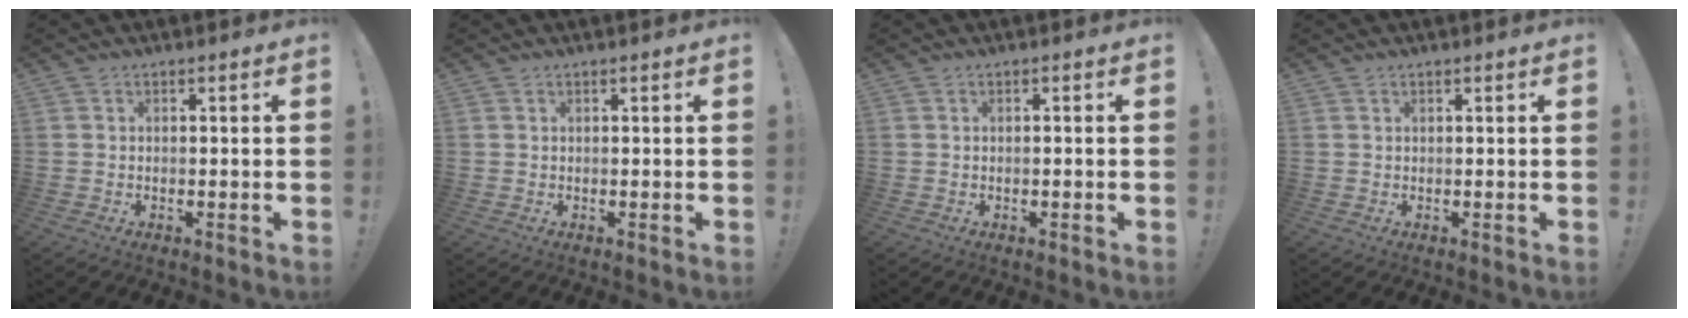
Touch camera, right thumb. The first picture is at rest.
{"total": 0.0}
{"total": 0.9, "force": [-0.5, -0.1, 0.7], "torque": [-0.013, 0.000, -0.009]}
{"total": 0.0}